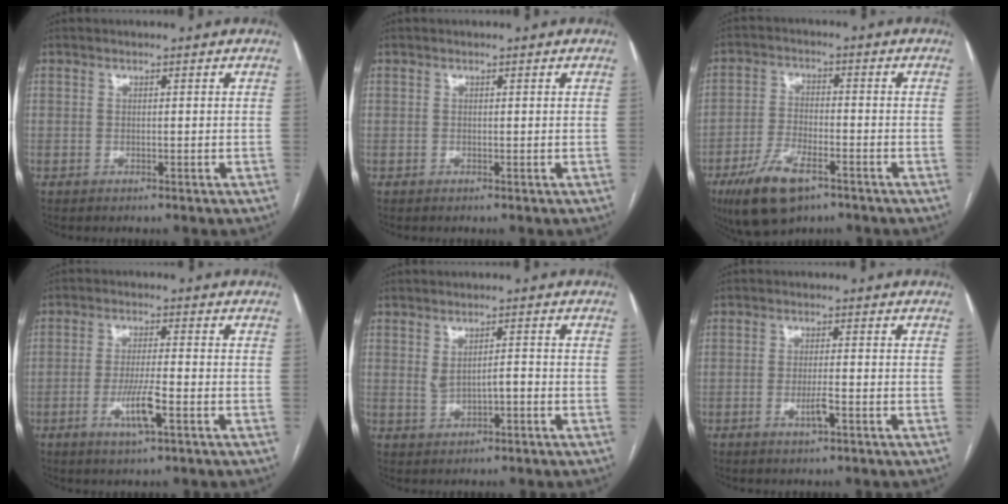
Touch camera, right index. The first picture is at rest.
{"total": 0.0}
{"total": 9.9, "force": [-5.9, 3.7, 7.0], "torque": [-0.142, -0.012, -0.102]}
{"total": 5.9, "force": [-2.3, 0.3, 5.5], "torque": [-0.105, -0.009, -0.042]}
{"total": 2.9, "force": [-0.2, 1.1, 2.7], "torque": [-0.051, 0.004, 0.005]}
{"total": 2.8, "force": [-1.2, 0.3, 2.6], "torque": [-0.050, -0.003, -0.021]}